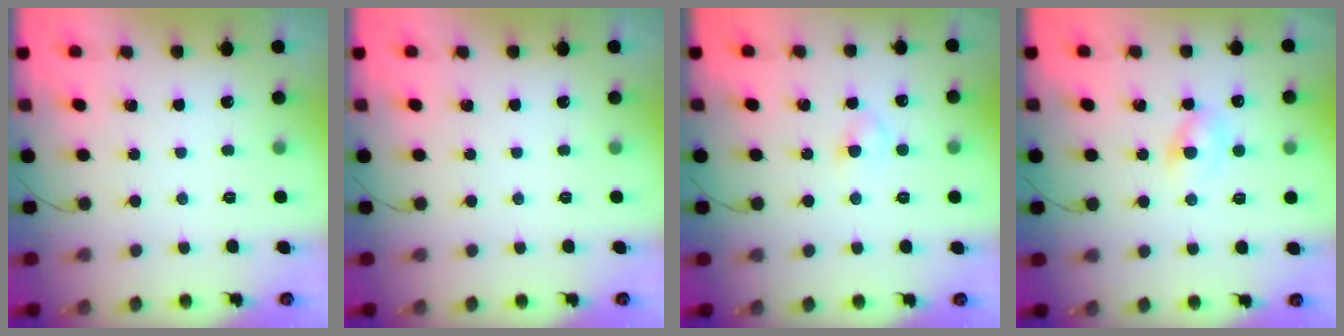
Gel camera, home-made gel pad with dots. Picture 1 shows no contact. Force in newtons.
{"total": 0.0}
{"total": 2.3, "press": 2.1, "slide": 1.0}
{"total": 3.2, "press": 2.9, "slide": 1.3}